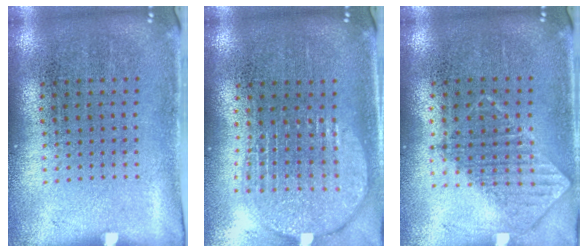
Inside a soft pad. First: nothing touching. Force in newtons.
{"total": 1.9, "press": 1.6, "slide": 1.0}
{"total": 0.8, "press": 0.8, "slide": 0.1}